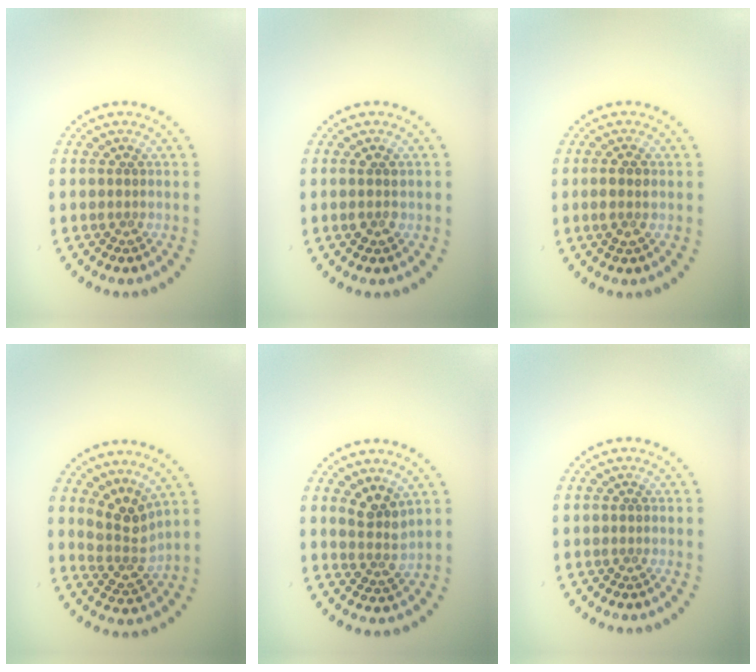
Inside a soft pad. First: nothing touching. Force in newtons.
{"total": 1.4, "press": 1.4, "slide": 0.2}
{"total": 1.6, "press": 1.5, "slide": 0.6}
{"total": 3.1, "press": 2.3, "slide": 2.1}
{"total": 2.5, "press": 1.9, "slide": 1.6}
{"total": 0.0}